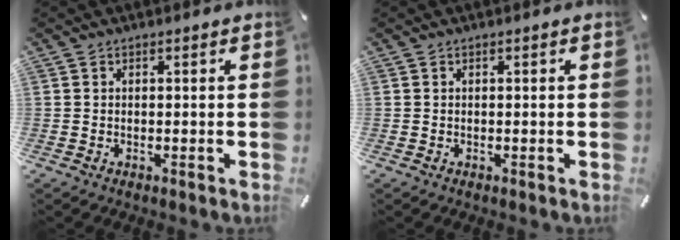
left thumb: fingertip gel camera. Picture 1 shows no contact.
{"total": 0.0}